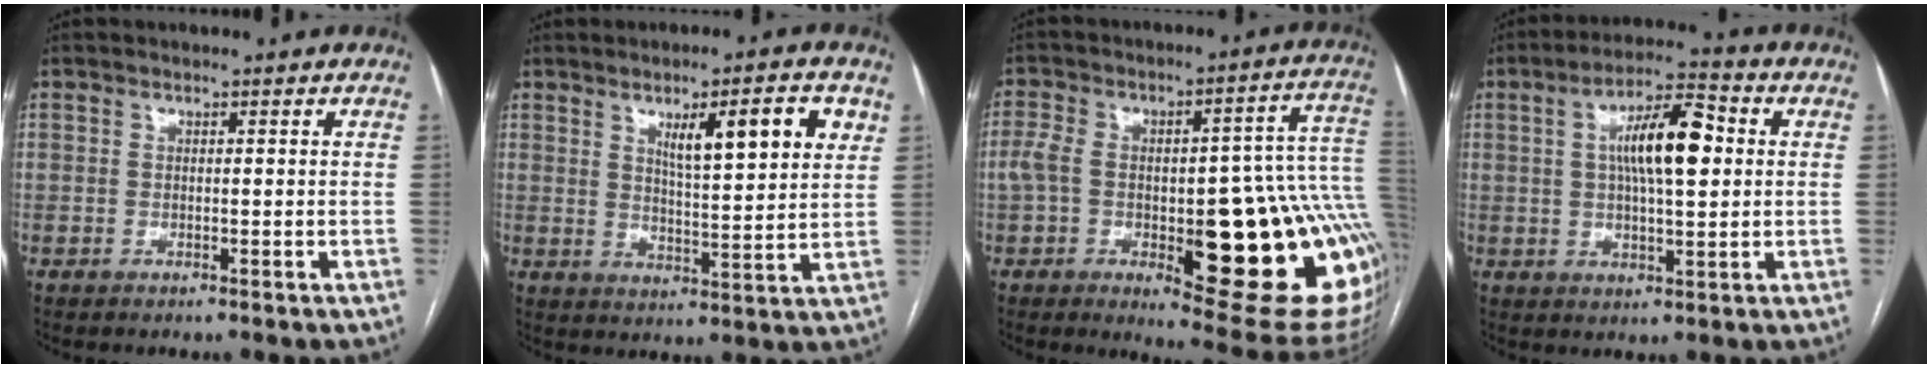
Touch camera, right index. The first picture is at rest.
{"total": 10.4, "force": [4.7, 1.4, 9.2], "torque": [-0.140, 0.003, 0.071]}
{"total": 28.2, "force": [-4.3, 7.6, 26.8], "torque": [-0.304, 0.022, -0.041]}
{"total": 10.7, "force": [1.9, 2.8, 10.2], "torque": [-0.183, 0.023, 0.028]}